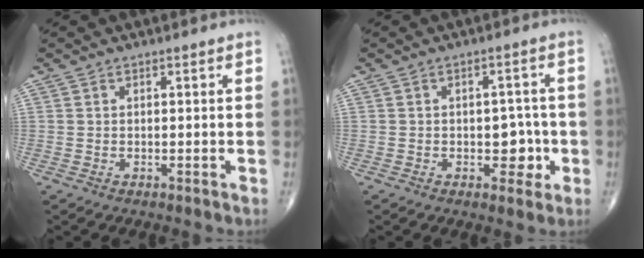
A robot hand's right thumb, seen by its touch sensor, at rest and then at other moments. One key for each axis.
{"total": 5.2, "fx": -1.3, "fy": 3.3, "fz": 3.8, "tx": -0.019, "ty": 0.010, "tz": -0.015}